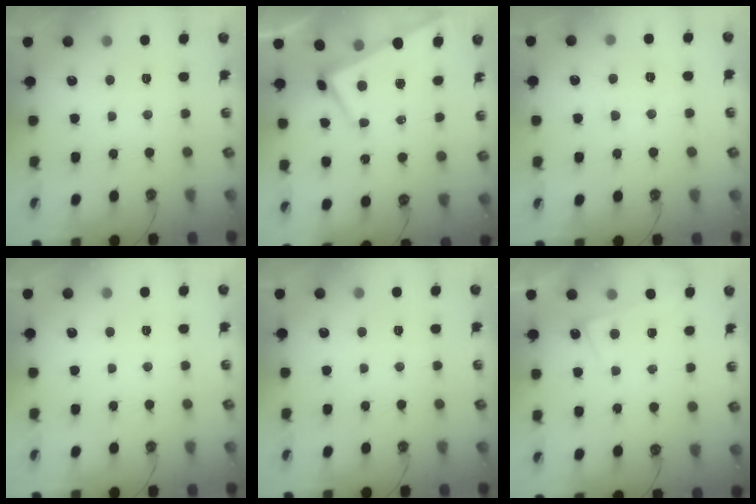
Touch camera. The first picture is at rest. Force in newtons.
{"total": 1.0, "press": 0.4, "slide": 1.0}
{"total": 2.5, "press": 2.5, "slide": 0.1}
{"total": 0.0}
{"total": 0.0}
{"total": 1.3, "press": 1.2, "slide": 0.4}